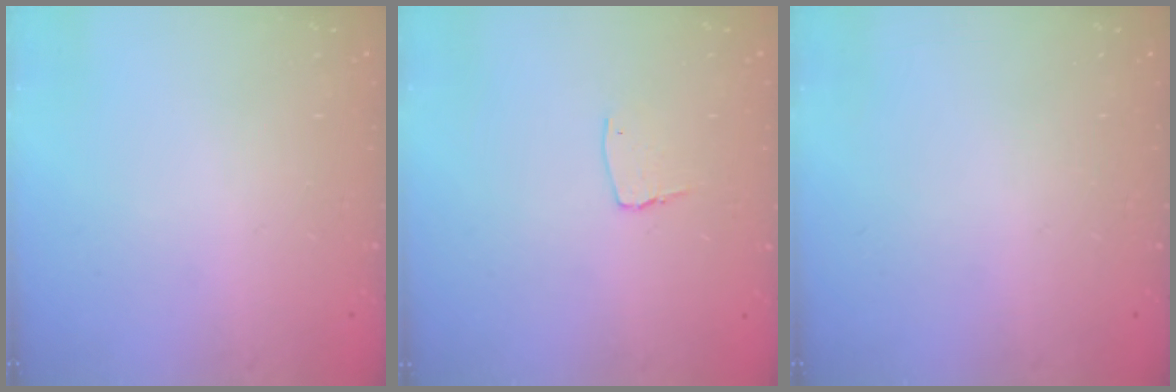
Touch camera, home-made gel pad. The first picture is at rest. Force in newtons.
{"total": 5.4, "press": 5.3, "slide": 0.5}
{"total": 0.0}